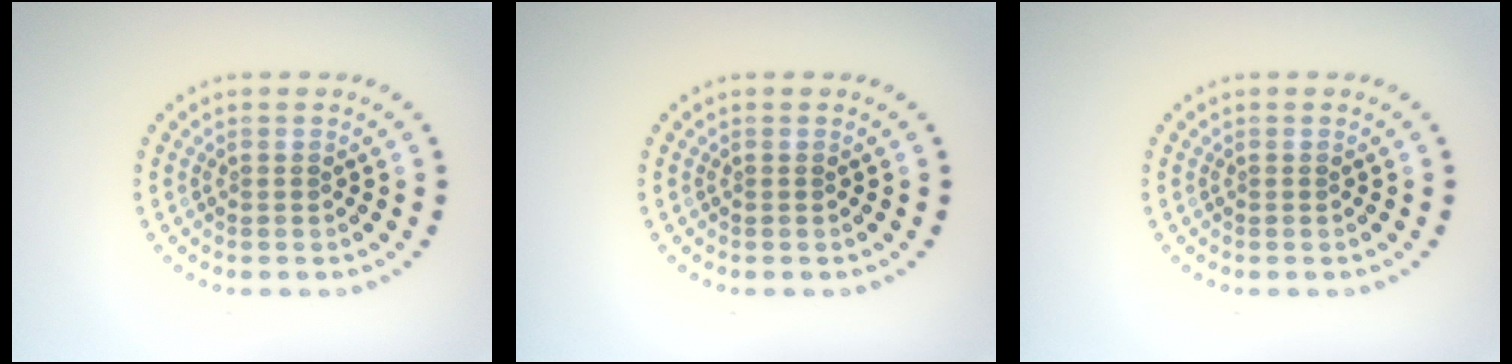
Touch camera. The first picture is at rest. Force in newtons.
{"total": 0.0}
{"total": 0.0}